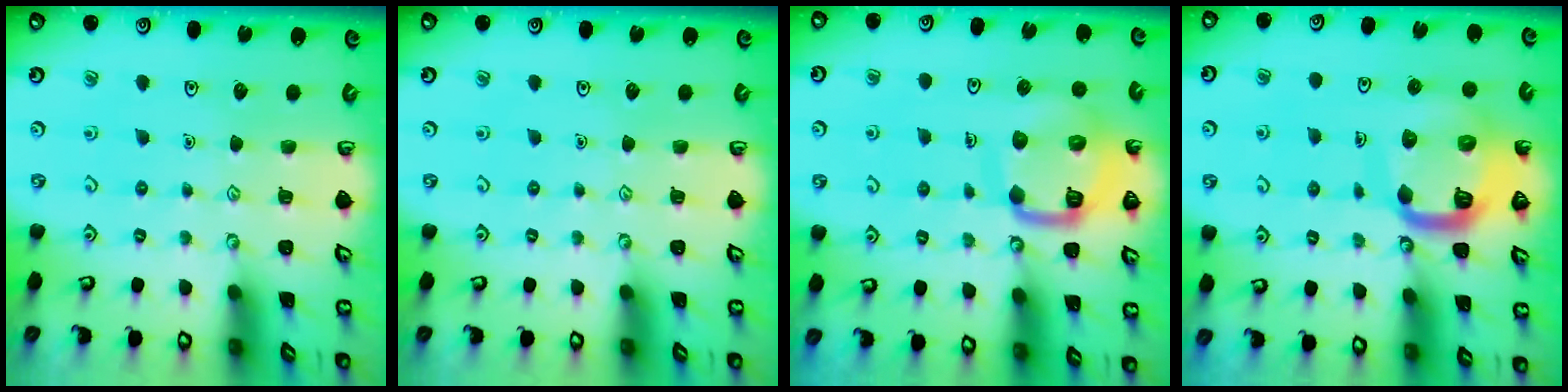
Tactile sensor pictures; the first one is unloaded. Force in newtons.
{"total": 0.0}
{"total": 14.4, "press": 14.3, "slide": 1.5}
{"total": 14.1, "press": 14.0, "slide": 1.5}